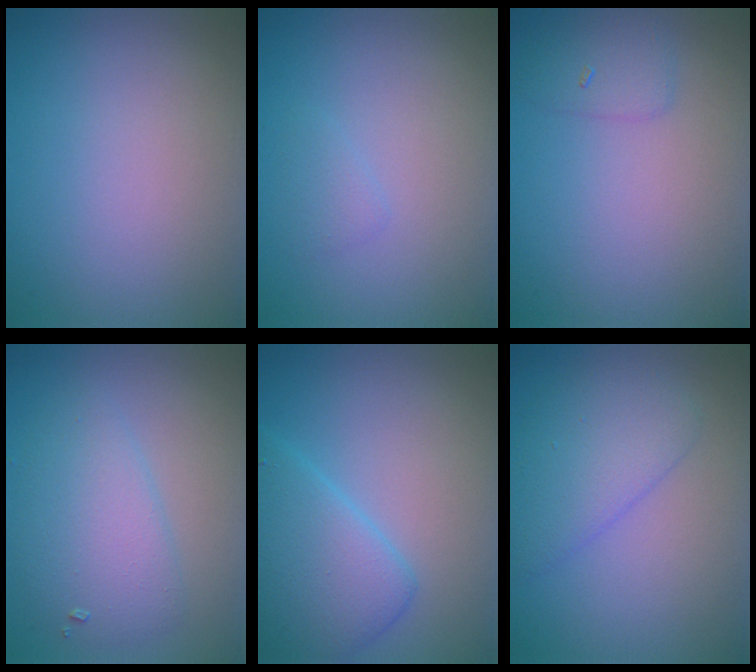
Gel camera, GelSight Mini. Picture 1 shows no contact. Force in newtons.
{"total": 0.9, "press": 0.9, "slide": 0.0}
{"total": 1.6, "press": 1.6, "slide": 0.0}
{"total": 3.8, "press": 3.8, "slide": 0.1}
{"total": 5.1, "press": 5.1, "slide": 0.2}
{"total": 3.3, "press": 3.3, "slide": 0.2}